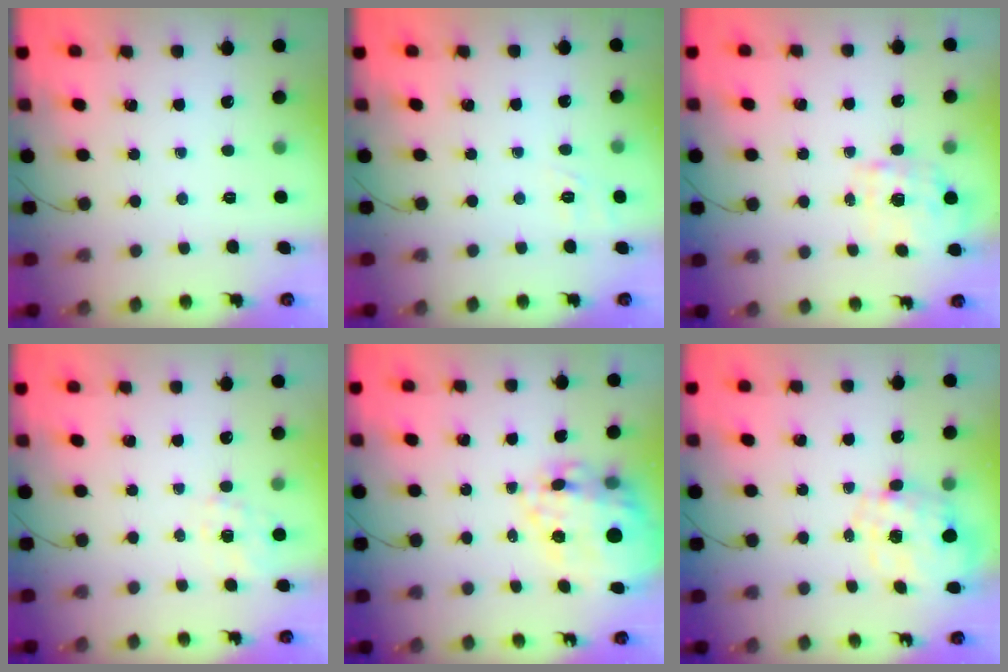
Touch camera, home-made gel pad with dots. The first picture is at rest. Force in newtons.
{"total": 2.0, "press": 0.9, "slide": 1.8}
{"total": 1.9, "press": 1.8, "slide": 0.5}
{"total": 4.1, "press": 3.9, "slide": 1.3}
{"total": 19.2, "press": 18.8, "slide": 3.7}
{"total": 2.5, "press": 2.3, "slide": 1.0}